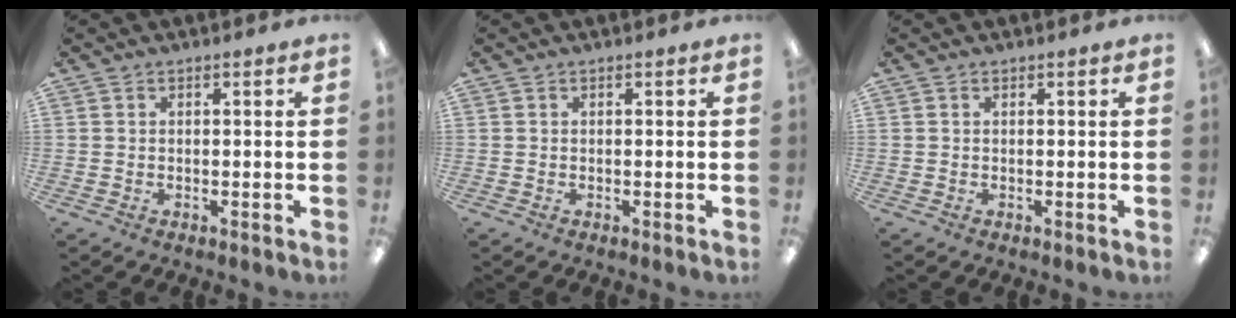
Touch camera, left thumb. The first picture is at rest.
{"total": 0.0}
{"total": 0.0}